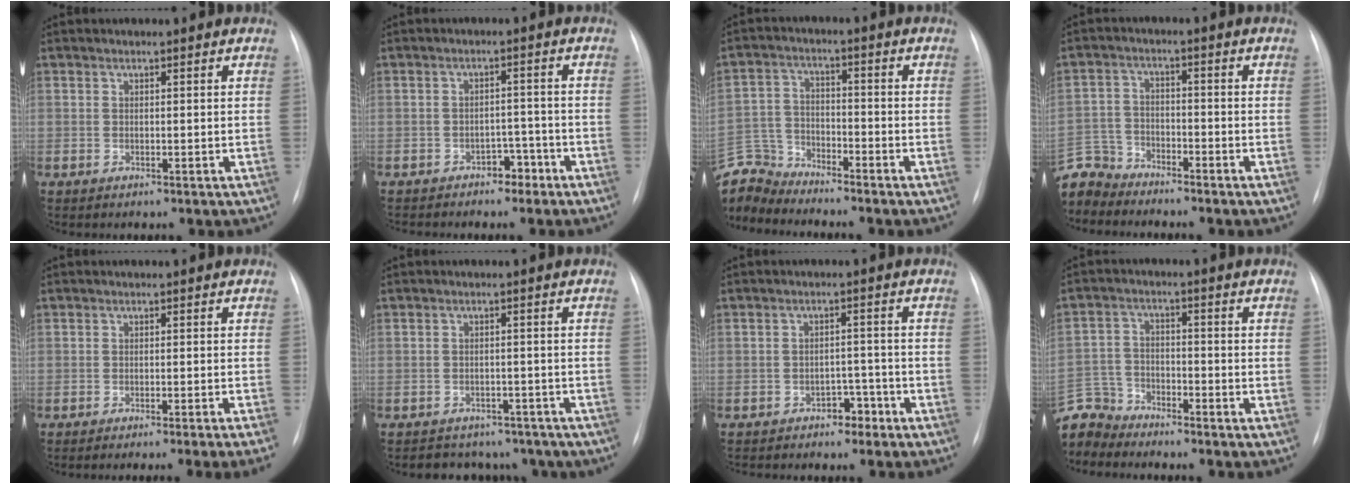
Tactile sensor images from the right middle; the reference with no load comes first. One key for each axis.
{"total": 4.1, "fx": -3.1, "fy": 2.2, "fz": 1.5, "tx": -0.019, "ty": 0.015, "tz": -0.039}
{"total": 8.3, "fx": -8.3, "fy": 0.7, "fz": -0.6, "tx": 0.006, "ty": 0.014, "tz": -0.165}
{"total": 7.4, "fx": -7.1, "fy": 2.0, "fz": -0.5, "tx": 0.009, "ty": 0.007, "tz": -0.144}
{"total": 8.6, "fx": -7.2, "fy": -2.0, "fz": 4.2, "tx": -0.017, "ty": -0.015, "tz": -0.094}
{"total": 10.1, "fx": -8.4, "fy": 5.2, "fz": 1.8, "tx": -0.020, "ty": 0.017, "tz": -0.091}
{"total": 4.4, "fx": -3.4, "fy": 2.4, "fz": 1.5, "tx": -0.020, "ty": 0.016, "tz": -0.046}
{"total": 8.4, "fx": -8.0, "fy": 2.4, "fz": -0.3, "tx": -0.001, "ty": 0.011, "tz": -0.161}